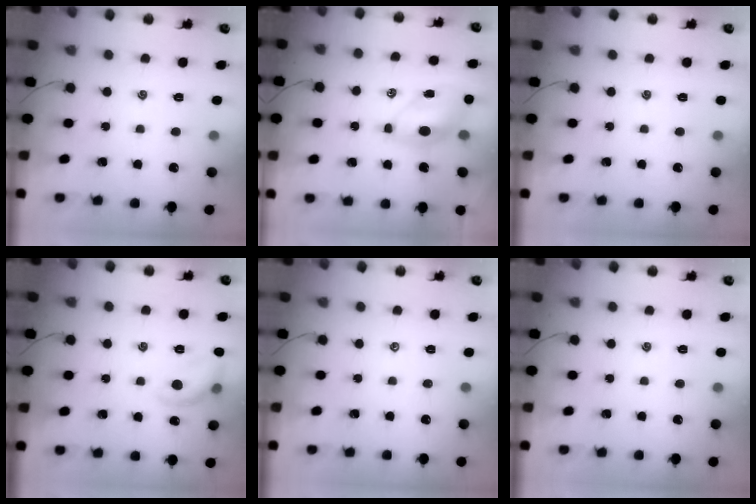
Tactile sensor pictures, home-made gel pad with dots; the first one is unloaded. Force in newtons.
{"total": 6.8, "press": 6.7, "slide": 1.2}
{"total": 0.0}
{"total": 9.2, "press": 9.2, "slide": 0.2}
{"total": 0.0}
{"total": 0.0}